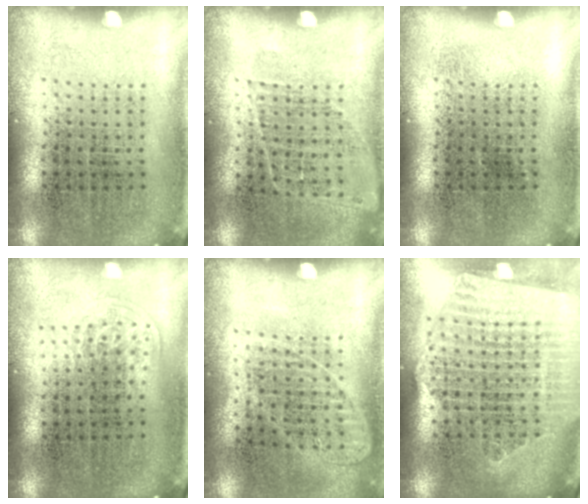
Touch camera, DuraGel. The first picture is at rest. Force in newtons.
{"total": 0.9, "press": 0.7, "slide": 0.4}
{"total": 0.0}
{"total": 0.9, "press": 0.6, "slide": 0.7}
{"total": 0.9, "press": 0.9, "slide": 0.1}
{"total": 2.5, "press": 2.2, "slide": 1.2}